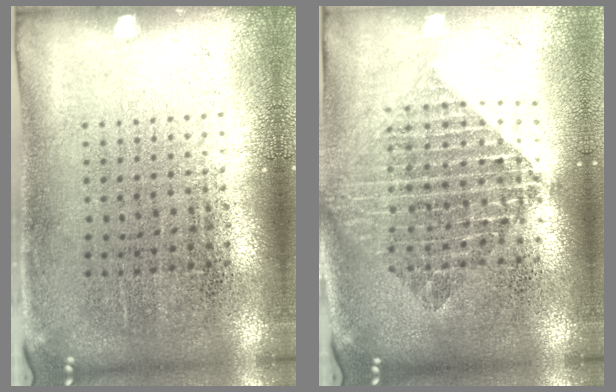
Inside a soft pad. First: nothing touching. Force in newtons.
{"total": 2.0, "press": 1.6, "slide": 1.3}